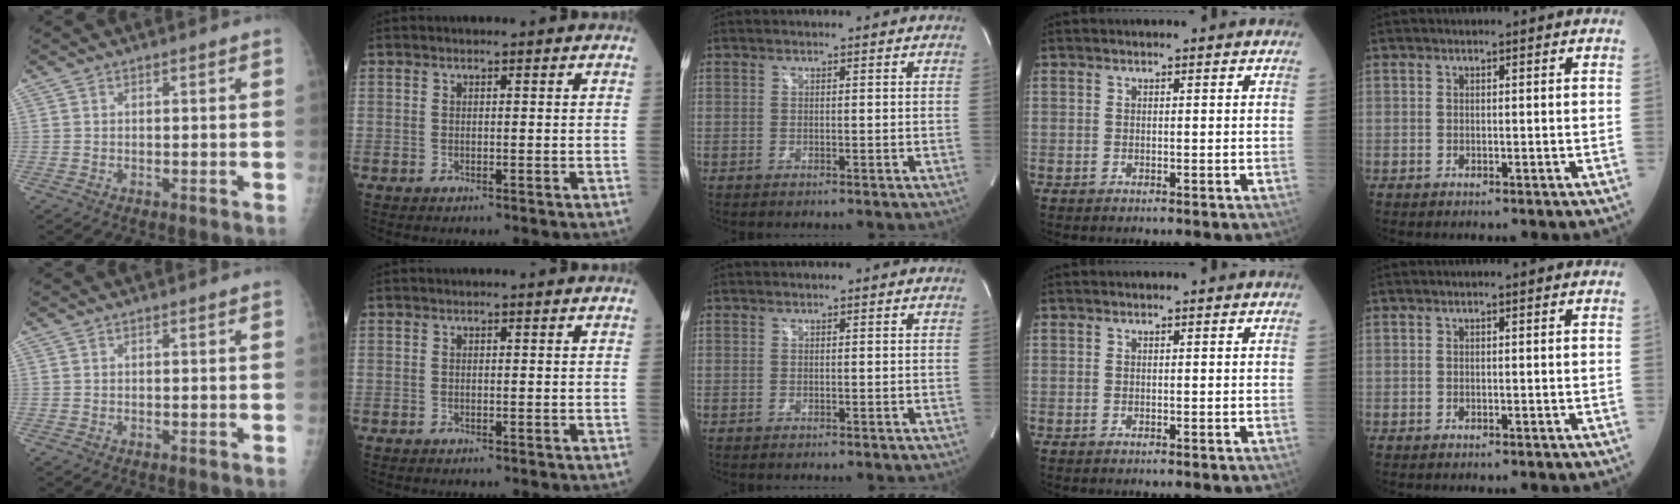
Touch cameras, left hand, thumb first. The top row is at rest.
{}